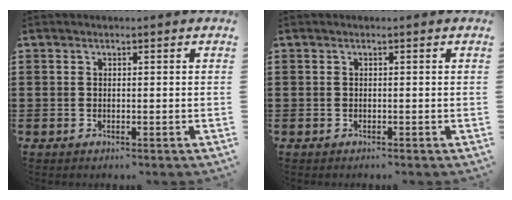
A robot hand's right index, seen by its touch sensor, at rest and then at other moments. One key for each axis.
{"total": 0.0}